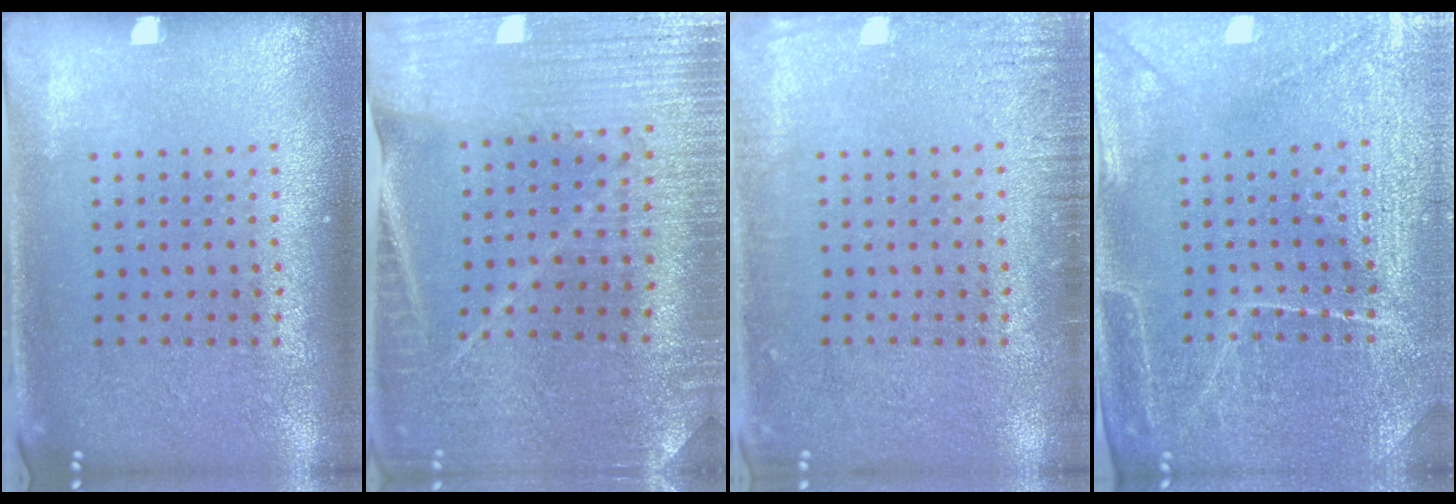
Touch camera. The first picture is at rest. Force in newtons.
{"total": 3.0, "press": 3.0, "slide": 0.3}
{"total": 2.0, "press": 1.9, "slide": 0.2}
{"total": 3.8, "press": 3.7, "slide": 0.9}